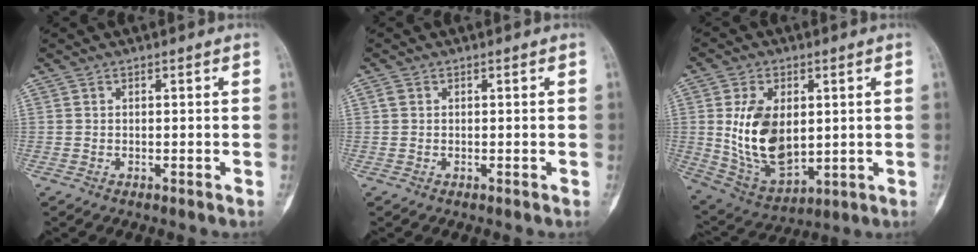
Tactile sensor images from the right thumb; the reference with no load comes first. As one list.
[{"total": 0.8, "force": [0.1, 0.7, 0.4], "torque": [-0.005, 0.001, 0.001]}, {"total": 15.5, "force": [1.5, 9.7, 12.1], "torque": [-0.195, -0.015, 0.047]}]